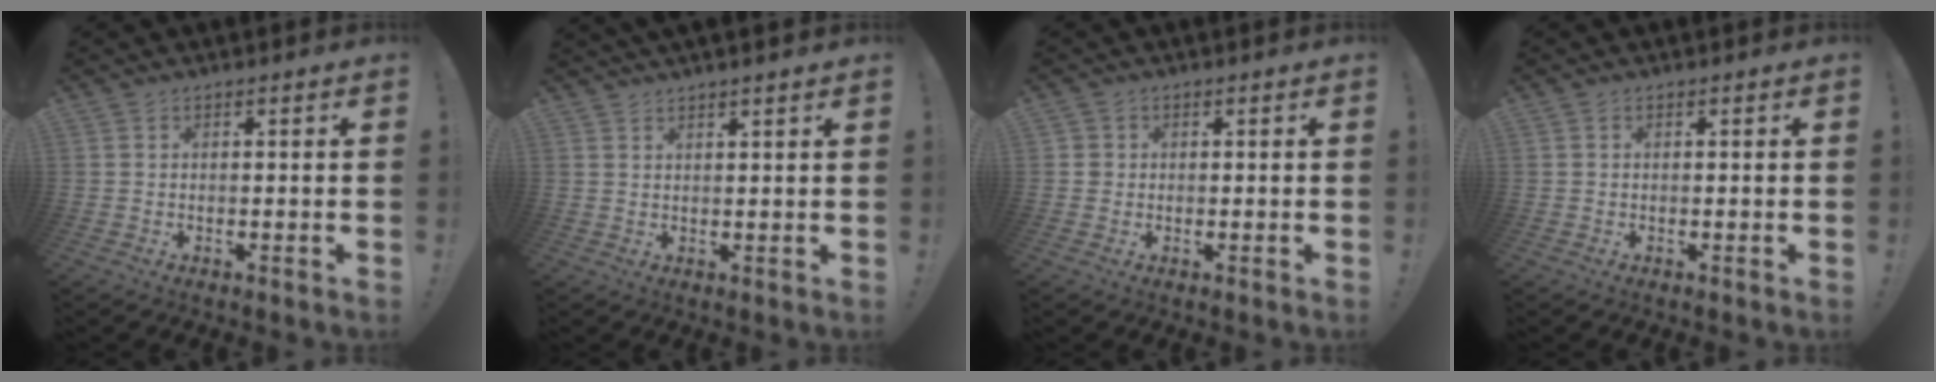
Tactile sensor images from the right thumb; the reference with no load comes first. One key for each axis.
{"total": 2.3, "fx": 2.1, "fy": -0.3, "fz": 0.9, "tx": -0.012, "ty": -0.013, "tz": 0.036}
{"total": 1.6, "fx": 0.0, "fy": 1.6, "fz": 0.4, "tx": -0.010, "ty": 0.005, "tz": 0.002}
{"total": 0.0}